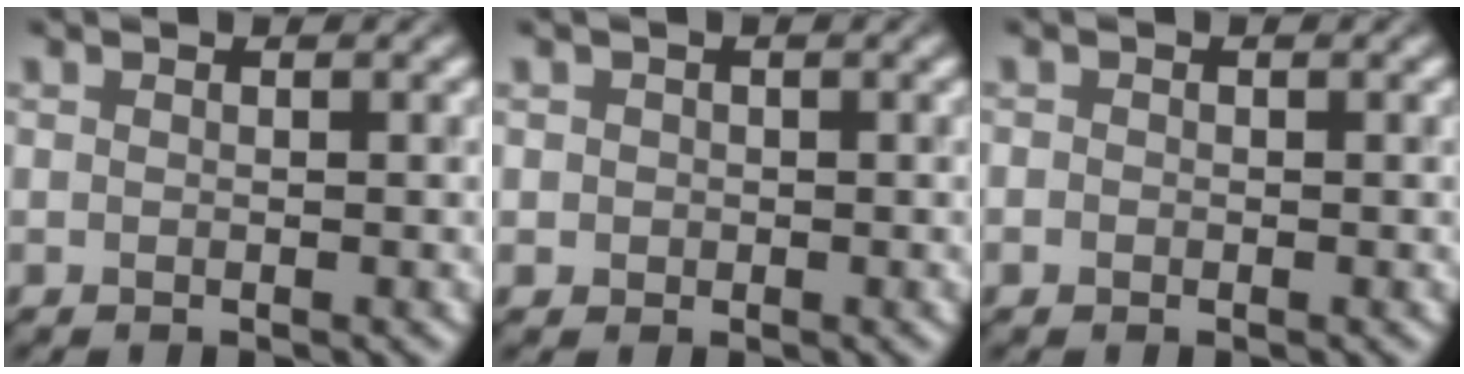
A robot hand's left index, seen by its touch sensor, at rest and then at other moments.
{"total": 1.0, "force": [0.1, 1.0, 0.1], "torque": [0.008, -0.002, 0.001]}
{"total": 0.6, "force": [-0.2, 0.6, 0.1], "torque": [0.000, -0.004, -0.006]}